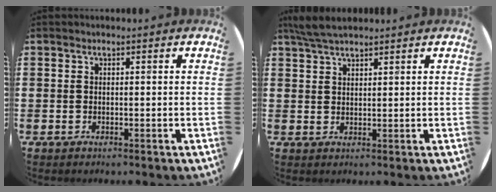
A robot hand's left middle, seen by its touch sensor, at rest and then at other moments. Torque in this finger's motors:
{"motor_torque": [0.45, -0.46, 0.06, 0.05]}